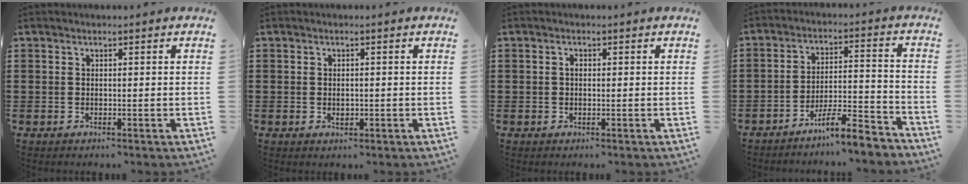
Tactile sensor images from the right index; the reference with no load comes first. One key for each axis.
{"total": 1.1, "fx": -0.1, "fy": 0.7, "fz": 0.9, "tx": -0.018, "ty": 0.002, "tz": -0.003}
{"total": 0.8, "fx": 0.0, "fy": 0.4, "fz": 0.7, "tx": -0.015, "ty": -0.002, "tz": 0.001}
{"total": 7.6, "fx": -6.6, "fy": 0.5, "fz": 3.6, "tx": -0.053, "ty": 0.010, "tz": -0.123}